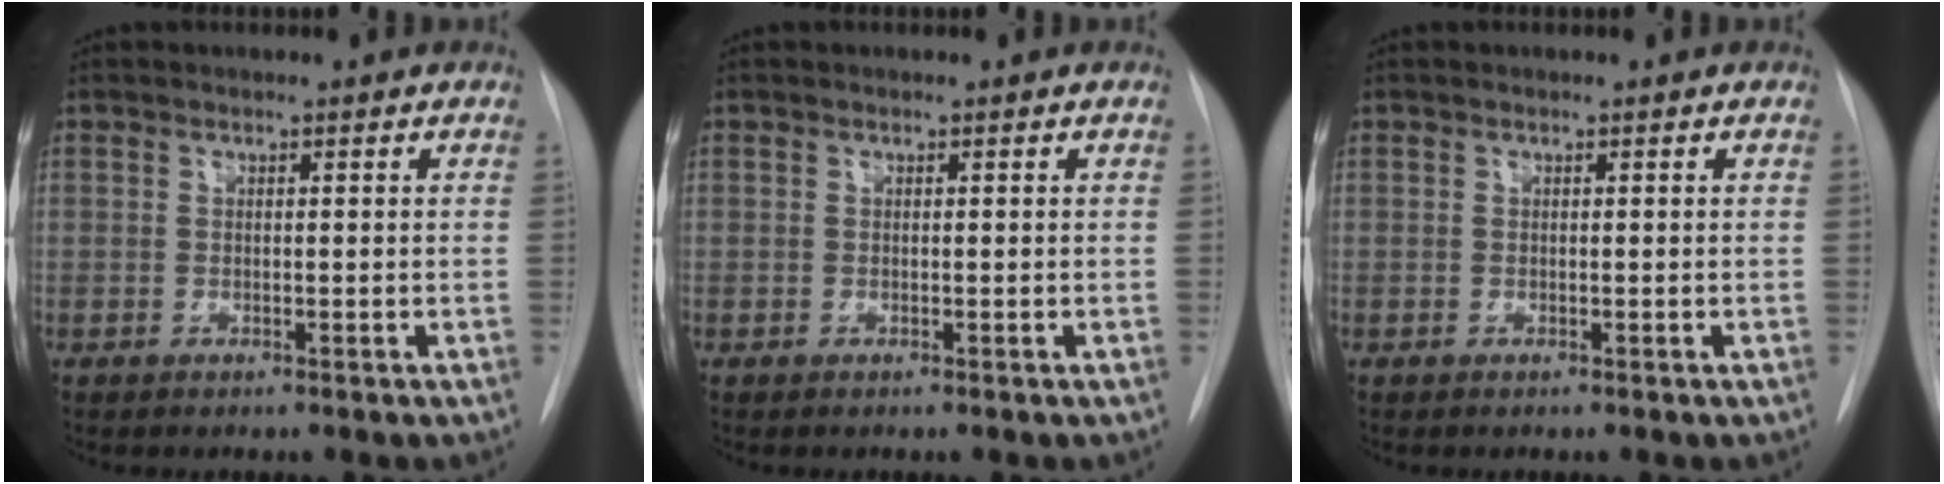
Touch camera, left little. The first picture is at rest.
{"total": 0.0}
{"total": 0.0}